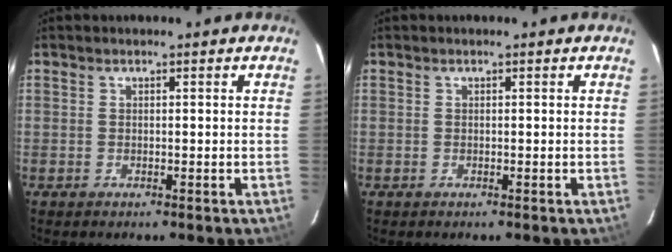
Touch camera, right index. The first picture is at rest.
{"total": 0.0}